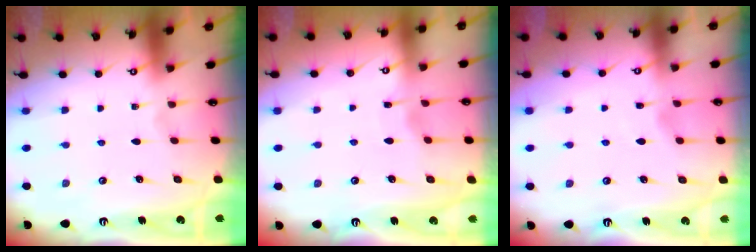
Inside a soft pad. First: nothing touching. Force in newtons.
{"total": 2.6, "press": 2.6, "slide": 0.3}
{"total": 2.1, "press": 2.1, "slide": 0.3}